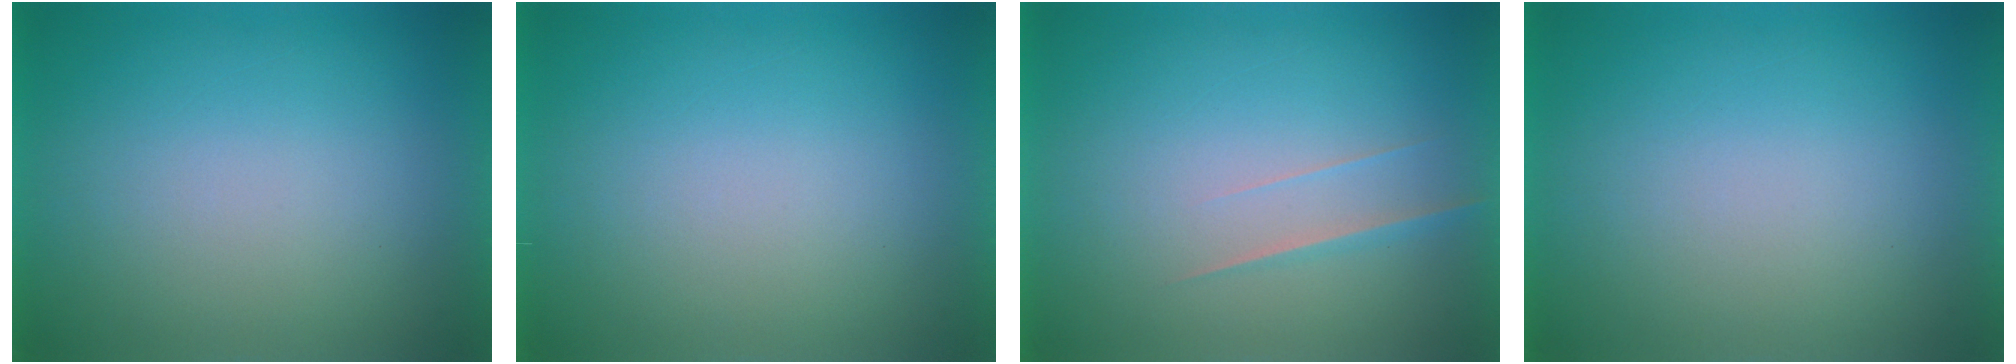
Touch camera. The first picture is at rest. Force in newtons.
{"total": 1.1}
{"total": 1.5}
{"total": 1.0}